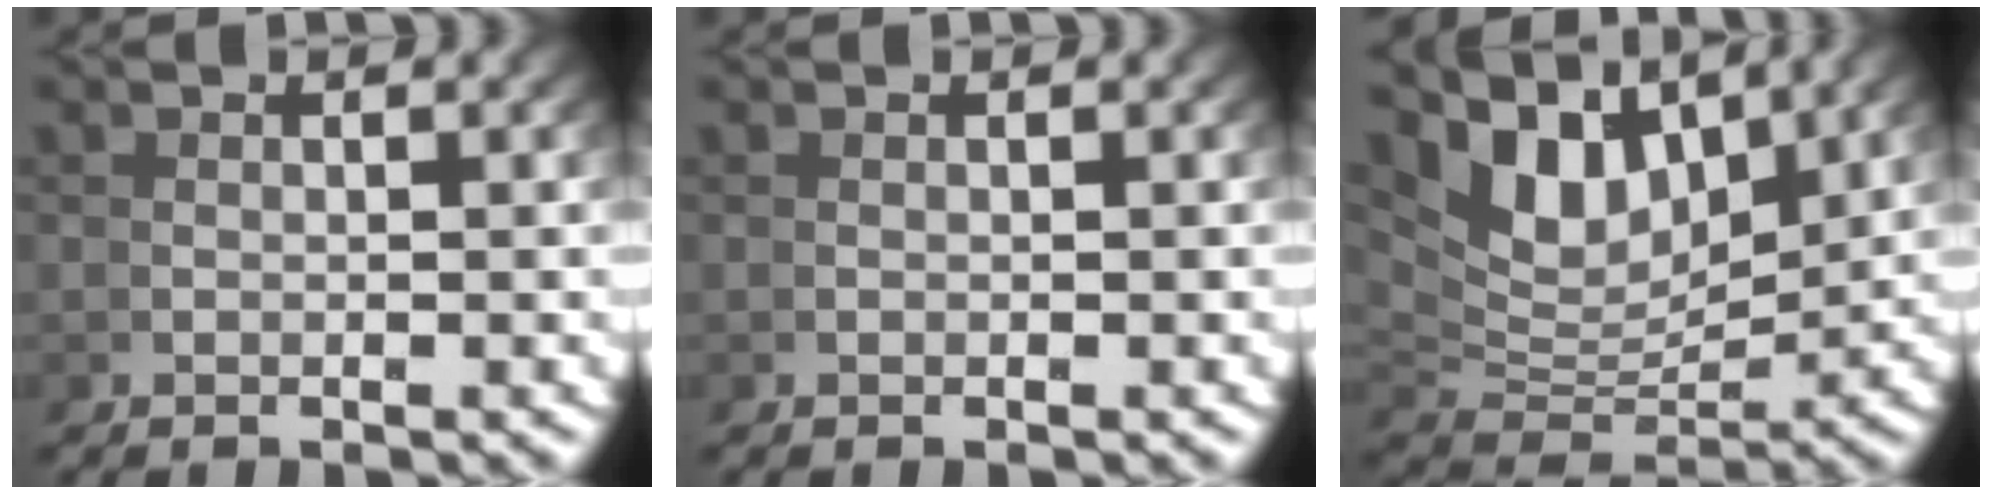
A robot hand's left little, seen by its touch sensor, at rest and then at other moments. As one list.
[{"total": 0.0}, {"total": 9.7, "force": [3.8, 6.2, 6.5], "torque": [-0.134, -0.008, 0.069]}]